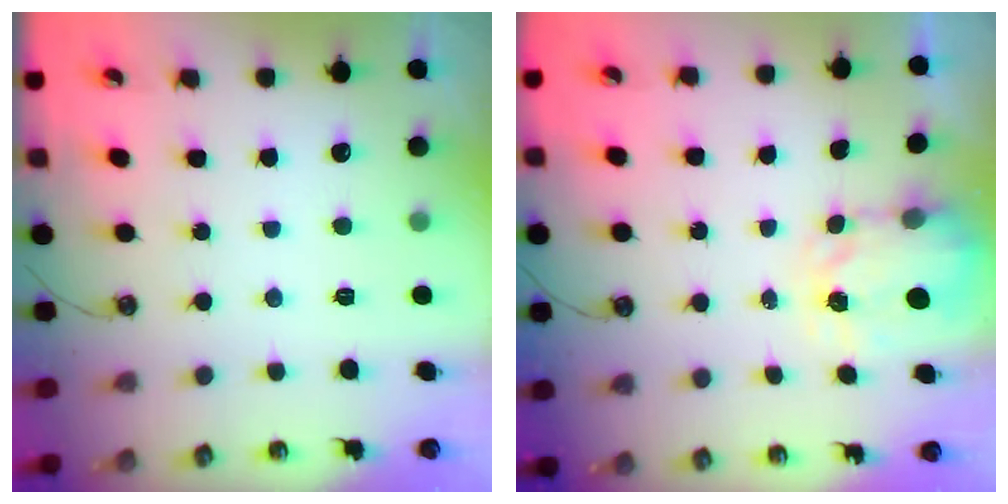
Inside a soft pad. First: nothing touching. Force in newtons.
{"total": 3.4, "press": 3.4, "slide": 0.5}